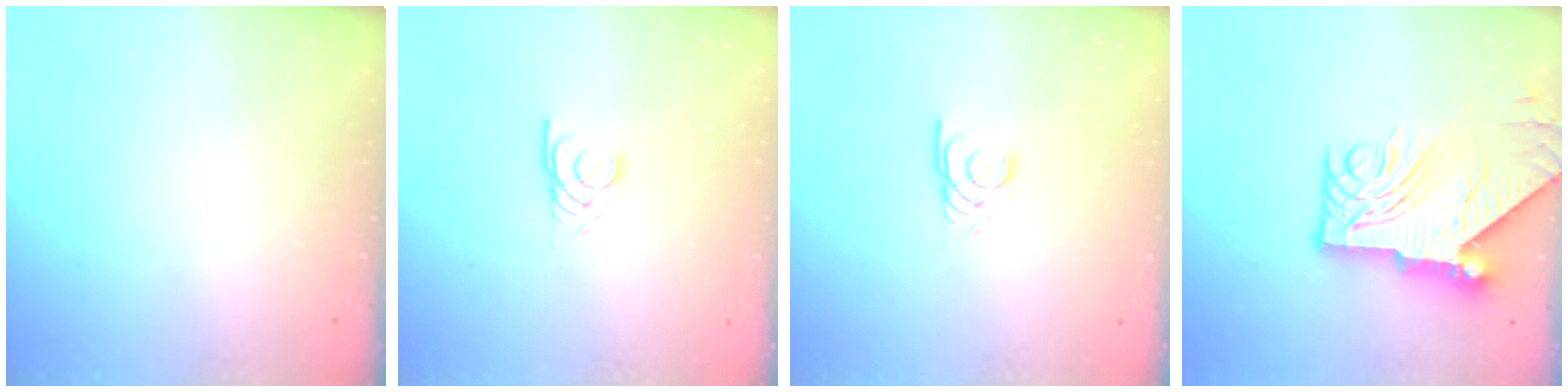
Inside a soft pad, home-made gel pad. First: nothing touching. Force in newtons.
{"total": 2.2, "press": 2.2, "slide": 0.2}
{"total": 2.2, "press": 2.2, "slide": 0.2}
{"total": 17.7, "press": 17.6, "slide": 1.7}